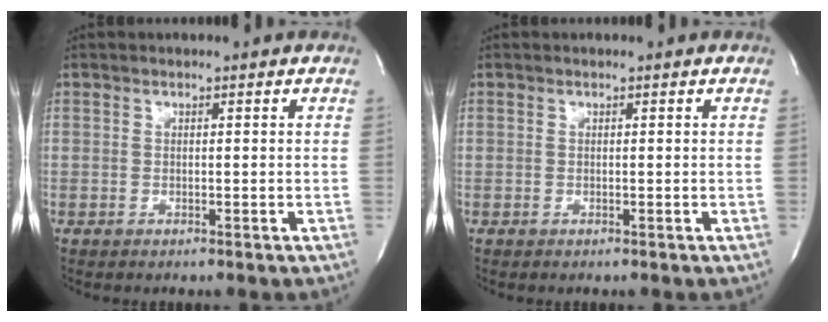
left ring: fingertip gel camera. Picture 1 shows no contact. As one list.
[{"total": 0.0}]